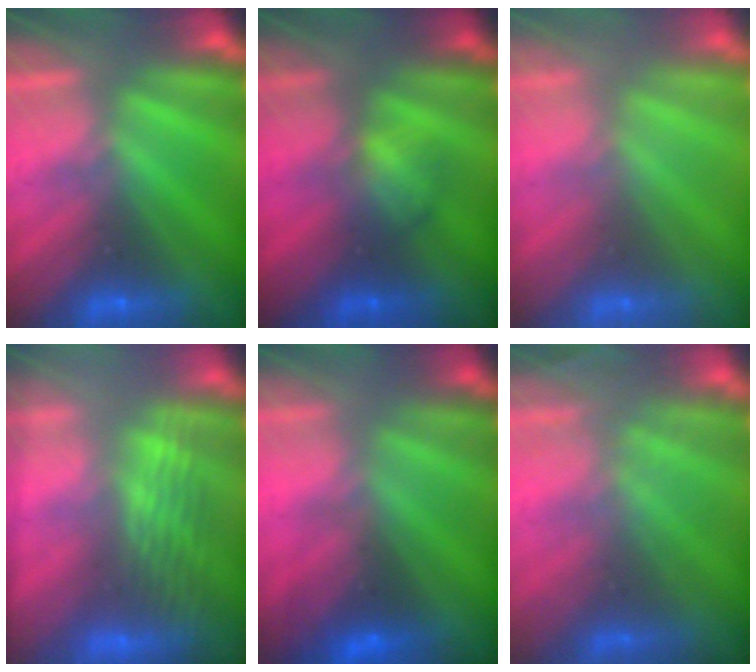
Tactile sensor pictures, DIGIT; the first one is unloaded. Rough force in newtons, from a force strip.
{"total": 2.0}
{"total": 2.9}
{"total": 2.8}
{"total": 2.9}
{"total": 1.7}